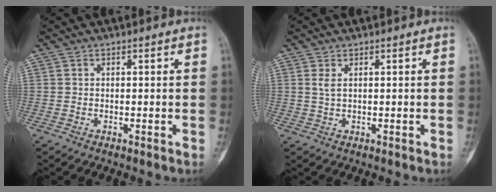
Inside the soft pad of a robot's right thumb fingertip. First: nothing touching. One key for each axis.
{"total": 1.7, "fx": 0.6, "fy": 0.7, "fz": 1.4, "tx": -0.034, "ty": 0.002, "tz": 0.020}